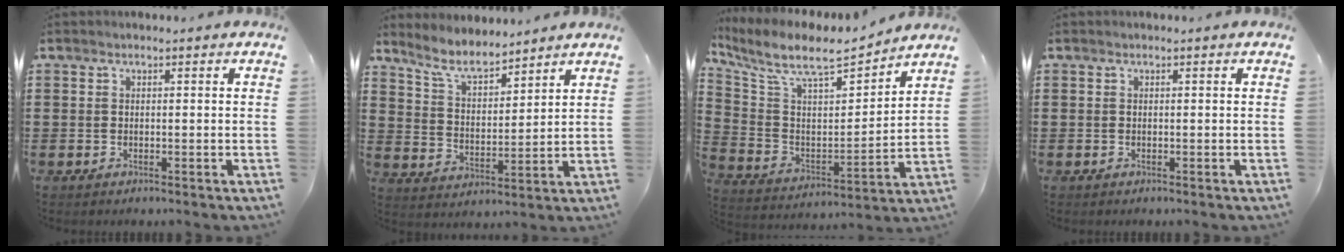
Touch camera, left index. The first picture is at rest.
{"total": 6.8, "force": [6.1, 1.3, 2.6], "torque": [-0.075, -0.023, 0.109]}
{"total": 8.7, "force": [7.4, 2.0, 4.1], "torque": [-0.117, -0.045, 0.123]}
{"total": 0.0}